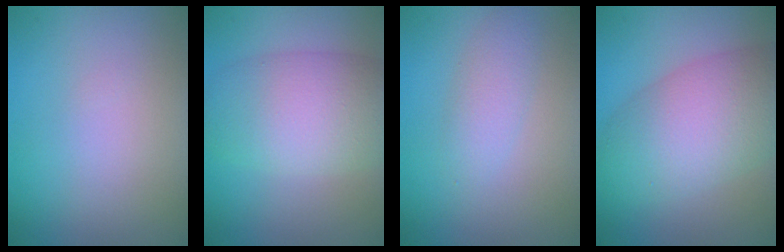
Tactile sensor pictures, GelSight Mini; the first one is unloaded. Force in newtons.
{"total": 7.3, "press": 7.3, "slide": 0.3}
{"total": 2.0, "press": 2.0, "slide": 0.1}
{"total": 7.5, "press": 7.5, "slide": 0.3}